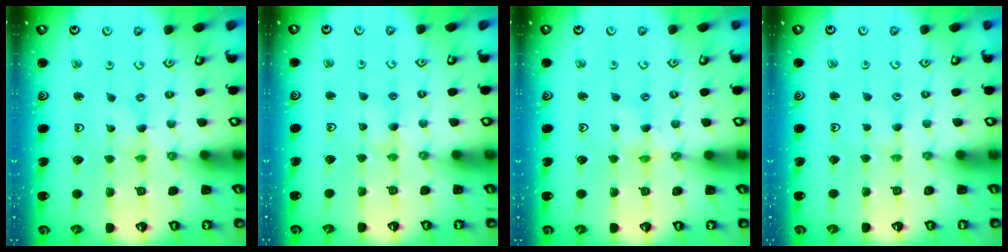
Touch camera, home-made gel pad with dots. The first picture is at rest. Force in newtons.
{"total": 2.4, "press": 2.4, "slide": 0.3}
{"total": 2.3, "press": 2.3, "slide": 0.3}
{"total": 1.2, "press": 1.2, "slide": 0.4}